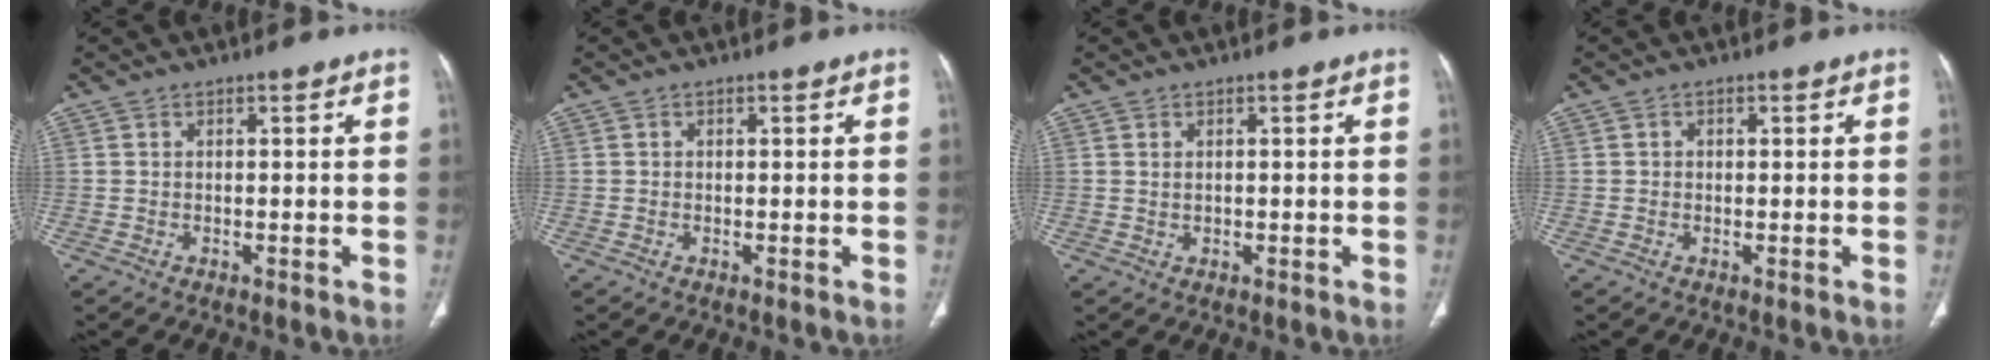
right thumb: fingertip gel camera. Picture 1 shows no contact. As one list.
[{"total": 0.0}, {"total": 0.8, "force": [0.3, 0.5, 0.5], "torque": [-0.009, -0.001, 0.008]}, {"total": 0.7, "force": [0.1, 0.7, 0.3], "torque": [0.001, 0.002, 0.000]}]